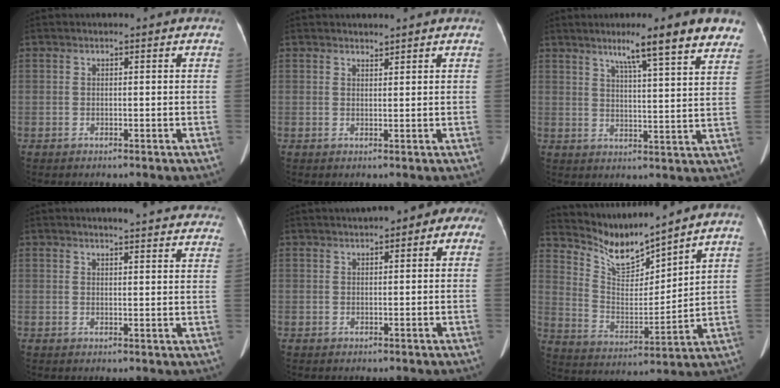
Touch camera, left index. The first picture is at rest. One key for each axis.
{"total": 1.0, "fx": 1.0, "fy": 0.0, "fz": 0.0, "tx": -0.008, "ty": 0.003, "tz": 0.018}
{"total": 12.8, "fx": 9.3, "fy": 0.2, "fz": 8.8, "tx": -0.114, "ty": 0.008, "tz": 0.115}
{"total": 13.3, "fx": 12.3, "fy": 2.0, "fz": 4.6, "tx": -0.039, "ty": -0.003, "tz": 0.127}
{"total": 6.2, "fx": 2.8, "fy": 3.1, "fz": 4.6, "tx": -0.046, "ty": 0.035, "tz": 0.031}
{"total": 9.6, "fx": 9.4, "fy": 0.4, "fz": 1.9, "tx": -0.054, "ty": -0.007, "tz": 0.194}